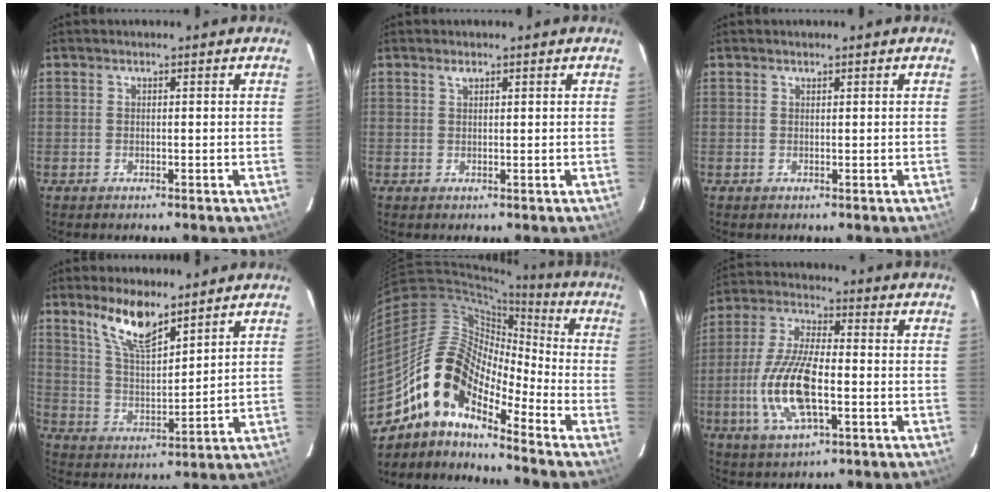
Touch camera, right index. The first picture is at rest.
{"total": 0.9, "force": [0.7, 0.4, 0.5], "torque": [-0.008, 0.003, 0.012]}
{"total": 0.0}
{"total": 9.8, "force": [7.3, 2.7, 6.0], "torque": [-0.107, 0.001, 0.146]}
{"total": 15.1, "force": [-10.6, 5.9, 9.0], "torque": [-0.152, 0.007, -0.216]}
{"total": 14.3, "force": [-3.3, 5.3, 12.8], "torque": [-0.272, -0.004, -0.064]}